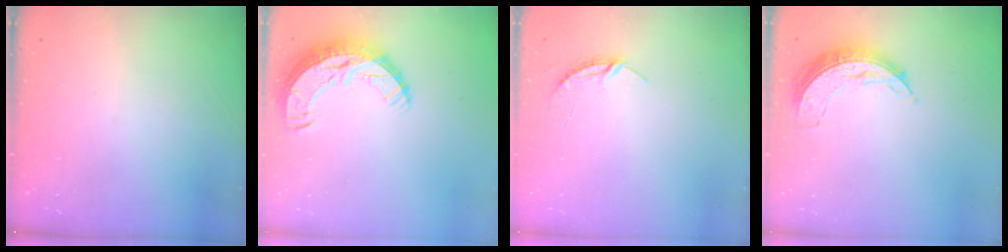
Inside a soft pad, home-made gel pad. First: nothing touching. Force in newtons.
{"total": 11.1, "press": 11.0, "slide": 0.8}
{"total": 3.7, "press": 3.6, "slide": 0.4}
{"total": 7.2, "press": 7.2, "slide": 0.4}